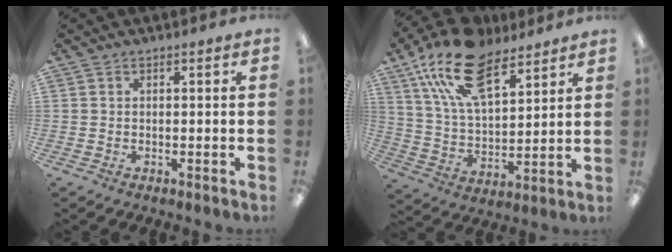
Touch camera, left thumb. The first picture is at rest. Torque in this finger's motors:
{"motor_torque": [0.40, 0.39, 1.31, -1.46, 0.42]}